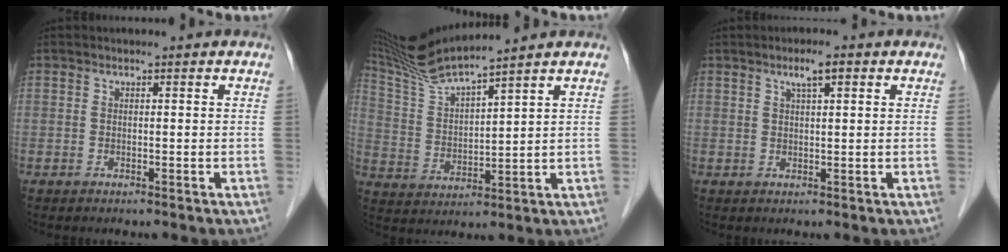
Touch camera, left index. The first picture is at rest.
{"total": 10.2, "force": [9.3, -2.0, 3.8], "torque": [-0.089, 0.003, 0.188]}
{"total": 2.7, "force": [1.4, 0.4, 2.3], "torque": [-0.042, 0.007, 0.022]}